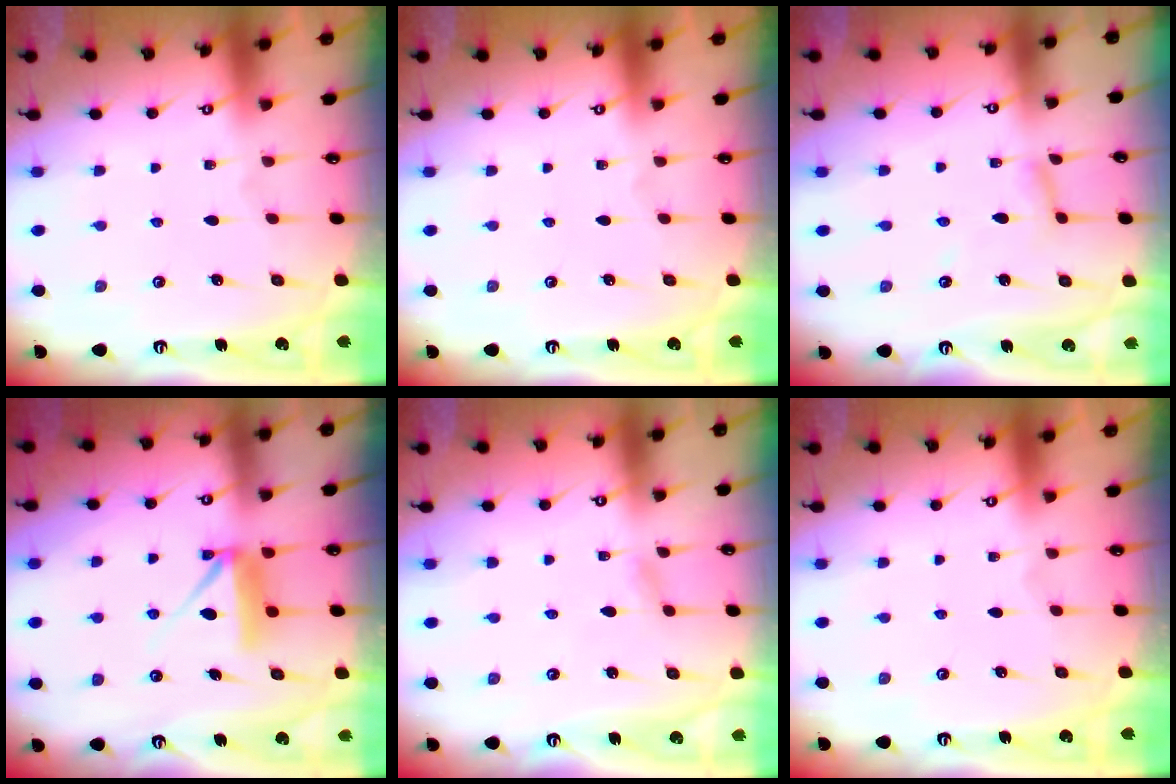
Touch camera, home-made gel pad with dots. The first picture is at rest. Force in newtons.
{"total": 0.0}
{"total": 4.5, "press": 4.5, "slide": 0.4}
{"total": 7.8, "press": 7.7, "slide": 0.5}
{"total": 2.9, "press": 2.8, "slide": 0.3}
{"total": 0.0}